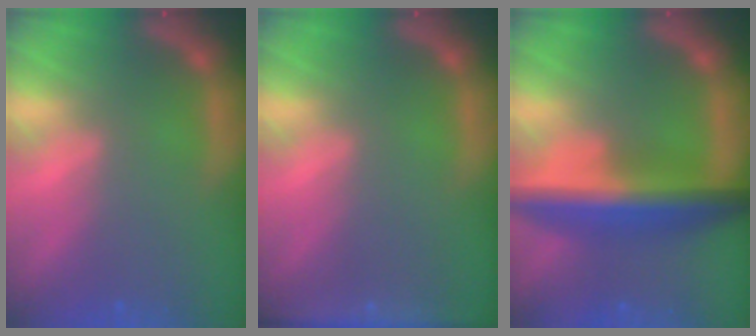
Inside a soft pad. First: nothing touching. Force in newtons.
{"total": 4.4}
{"total": 8.5}